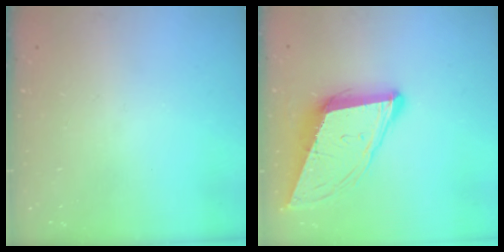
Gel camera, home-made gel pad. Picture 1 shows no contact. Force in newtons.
{"total": 12.6, "press": 12.0, "slide": 3.9}